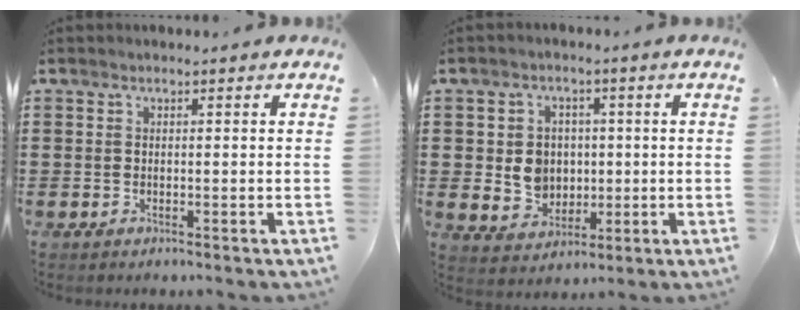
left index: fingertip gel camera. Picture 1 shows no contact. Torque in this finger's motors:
{"motor_torque": [0.88, 0.75, 0.26, 0.09]}